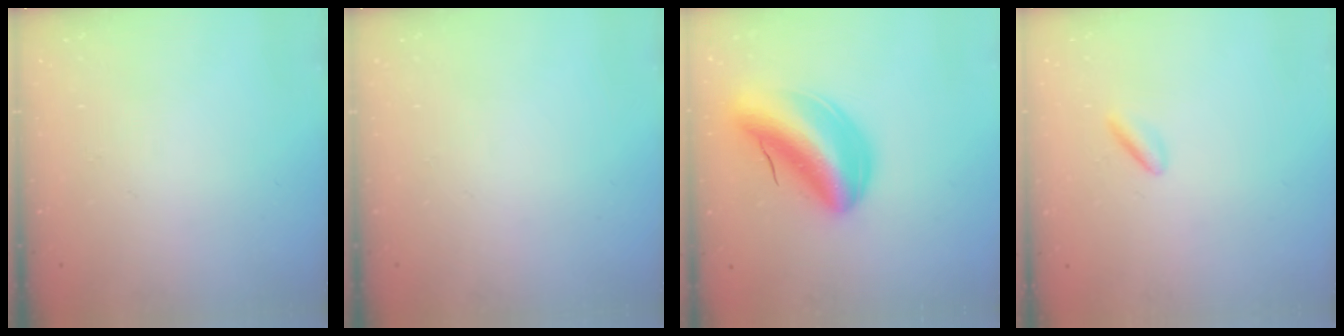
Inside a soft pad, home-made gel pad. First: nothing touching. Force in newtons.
{"total": 0.0}
{"total": 16.5, "press": 15.8, "slide": 4.8}
{"total": 1.8, "press": 1.7, "slide": 0.8}